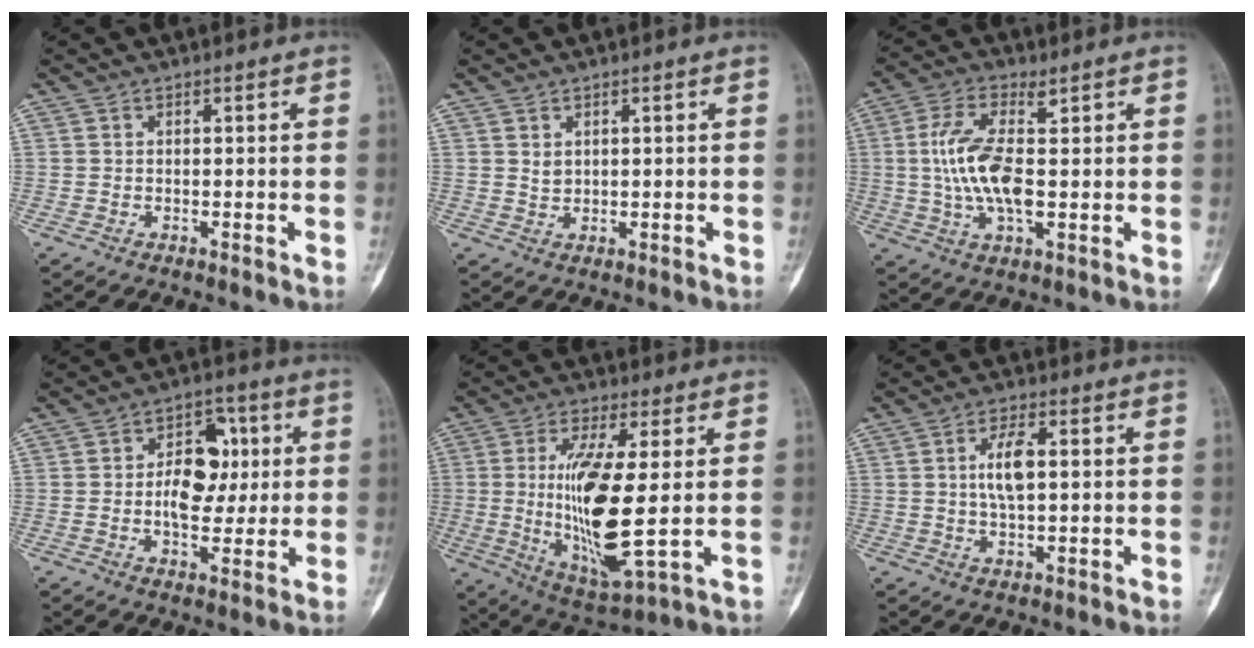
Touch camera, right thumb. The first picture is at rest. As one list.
[{"total": 1.5, "force": [0.6, 1.1, 0.8], "torque": [-0.010, -0.006, 0.016]}, {"total": 10.8, "force": [1.7, 4.7, 9.6], "torque": [-0.214, 0.006, 0.032]}, {"total": 10.3, "force": [0.8, 6.6, 7.8], "torque": [-0.081, 0.010, 0.007]}, {"total": 17.2, "force": [0.2, 4.6, 16.6], "torque": [-0.330, -0.024, 0.016]}, {"total": 6.5, "force": [0.9, 2.7, 5.9], "torque": [-0.109, 0.003, 0.012]}]